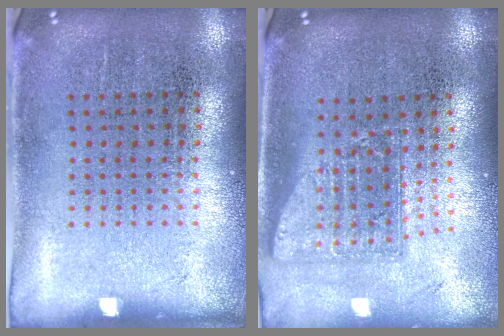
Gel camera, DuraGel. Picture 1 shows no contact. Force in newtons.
{"total": 1.7, "press": 1.3, "slide": 1.1}